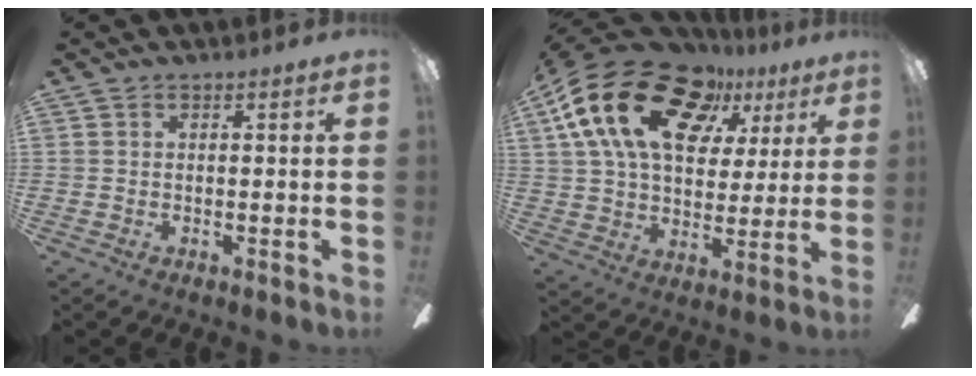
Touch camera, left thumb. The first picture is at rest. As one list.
[{"total": 23.9, "force": [11.3, 14.6, 15.2], "torque": [-0.273, -0.039, 0.197]}]